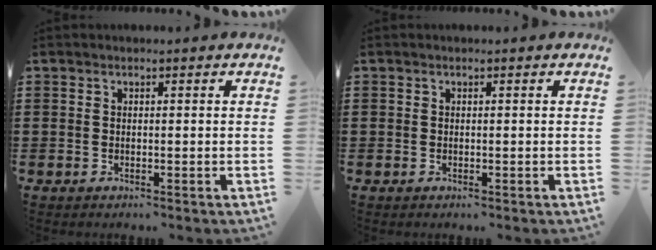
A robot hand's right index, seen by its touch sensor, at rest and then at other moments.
{"total": 0.0}